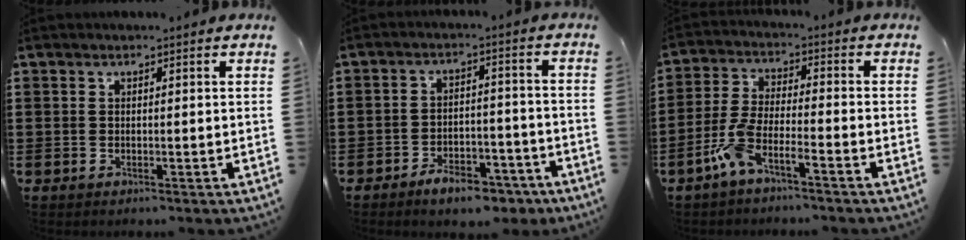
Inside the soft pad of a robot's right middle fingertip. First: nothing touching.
{"total": 5.7, "force": [-5.0, 1.6, 2.4], "torque": [-0.039, 0.015, -0.093]}
{"total": 5.8, "force": [-4.1, 0.9, 4.0], "torque": [-0.102, -0.012, -0.085]}